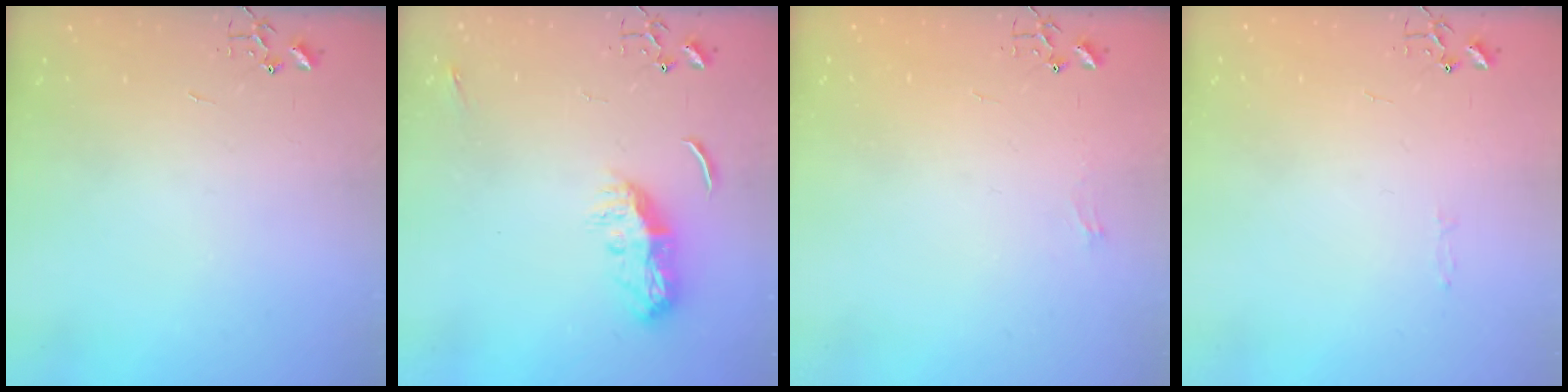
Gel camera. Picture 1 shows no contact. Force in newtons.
{"total": 10.6, "press": 10.6, "slide": 0.4}
{"total": 4.4, "press": 4.4, "slide": 0.5}
{"total": 2.6, "press": 2.6, "slide": 0.3}